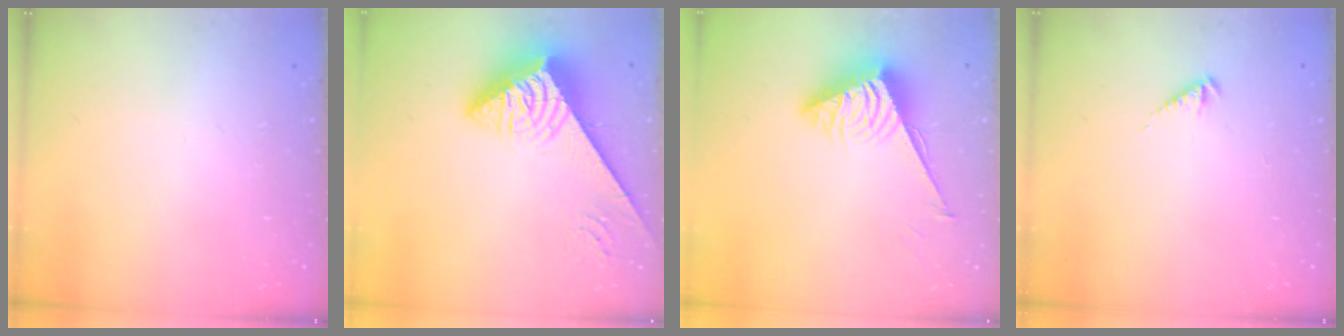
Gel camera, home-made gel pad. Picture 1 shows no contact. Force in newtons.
{"total": 6.3, "press": 6.3, "slide": 0.8}
{"total": 4.1, "press": 4.1, "slide": 0.1}
{"total": 2.4, "press": 2.4, "slide": 0.3}